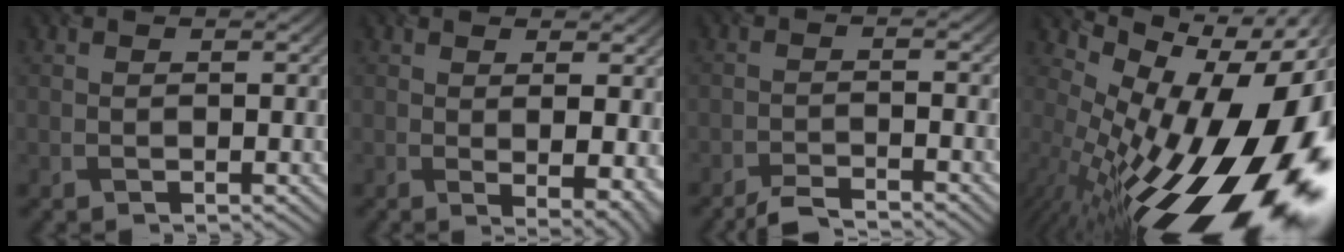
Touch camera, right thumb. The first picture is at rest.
{"total": 4.5, "force": [0.5, 1.4, 4.2], "torque": [-0.063, -0.011, 0.017]}
{"total": 4.1, "force": [-3.5, 0.5, 2.1], "torque": [-0.037, 0.004, -0.071]}
{"total": 21.8, "force": [-4.2, 10.4, 18.7], "torque": [-0.274, -0.038, -0.065]}